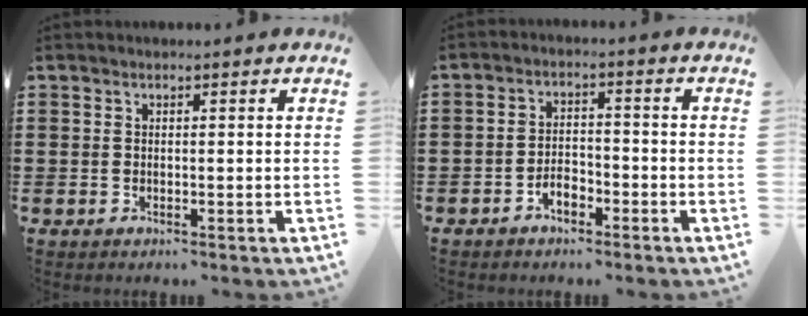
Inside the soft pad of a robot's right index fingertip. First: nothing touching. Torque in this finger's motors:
{"motor_torque": [0.40, 0.36, 0.06, 0.04]}